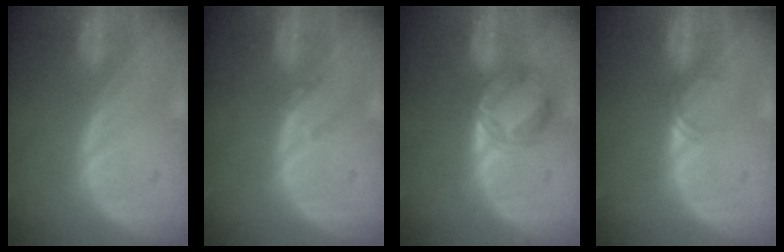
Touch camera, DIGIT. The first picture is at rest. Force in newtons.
{"total": 1.0, "press": 1.0, "slide": 0.2}
{"total": 5.5, "press": 5.4, "slide": 1.1}
{"total": 1.7, "press": 1.4, "slide": 1.0}